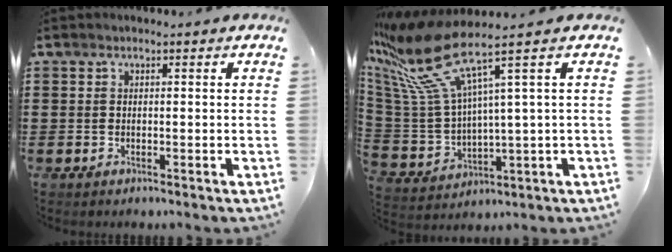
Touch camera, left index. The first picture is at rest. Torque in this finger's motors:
{"motor_torque": [1.07, -1.07, 0.97, 0.21]}